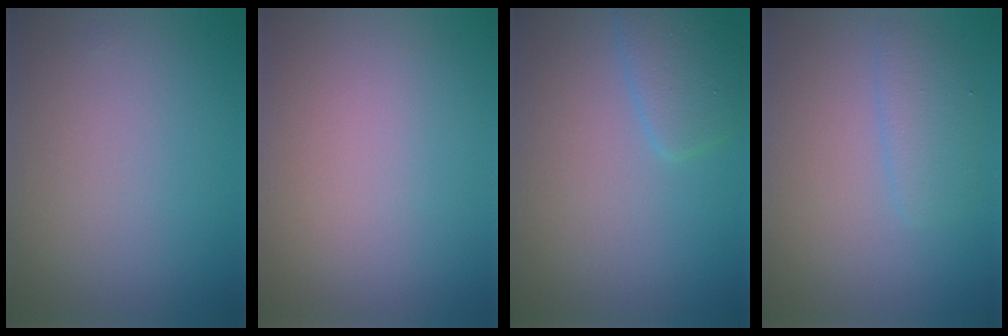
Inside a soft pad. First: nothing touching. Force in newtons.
{"total": 0.0}
{"total": 2.3, "press": 2.3, "slide": 0.1}
{"total": 1.9, "press": 1.9, "slide": 0.1}